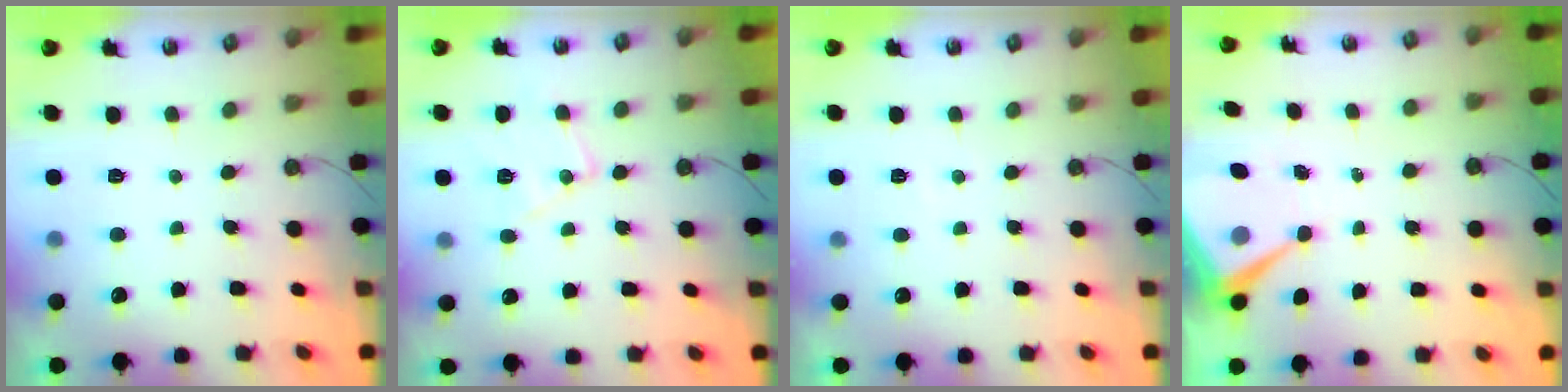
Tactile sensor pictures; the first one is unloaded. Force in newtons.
{"total": 11.1, "press": 11.1, "slide": 0.6}
{"total": 2.9, "press": 2.9, "slide": 0.5}
{"total": 8.2, "press": 8.2, "slide": 0.6}